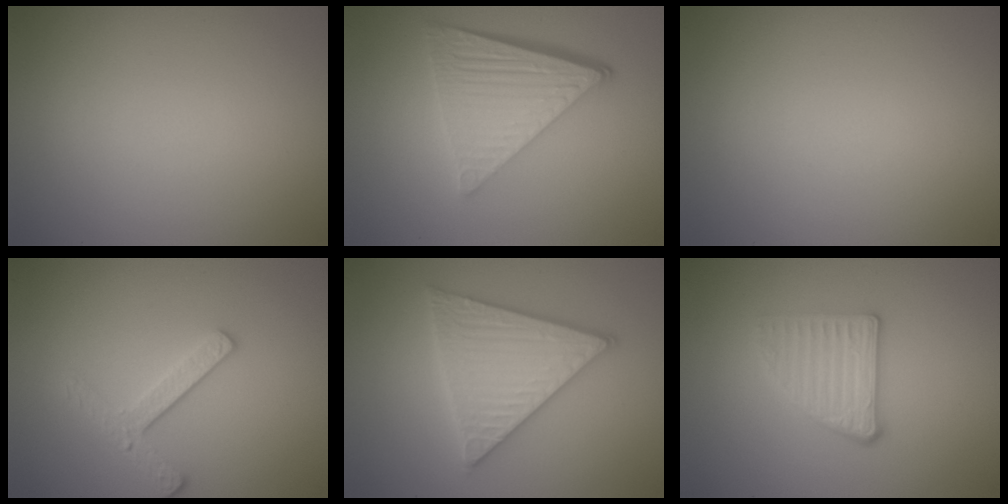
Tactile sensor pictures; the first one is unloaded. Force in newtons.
{"total": 6.6, "press": 4.4, "slide": 4.9}
{"total": 0.0}
{"total": 2.4, "press": 2.3, "slide": 0.8}
{"total": 5.4, "press": 5.4, "slide": 0.7}
{"total": 2.9, "press": 2.5, "slide": 1.4}